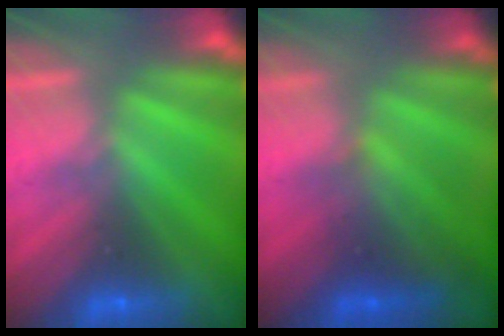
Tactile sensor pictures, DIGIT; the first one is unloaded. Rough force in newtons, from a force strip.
{"total": 2.5}